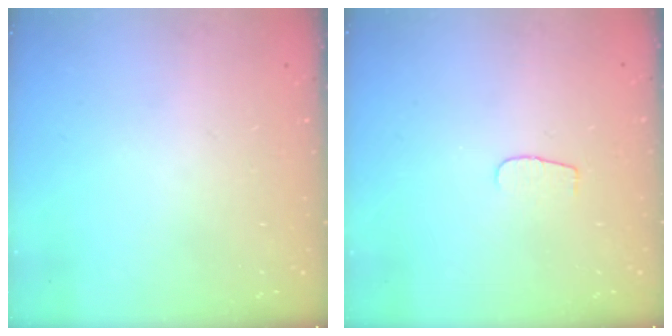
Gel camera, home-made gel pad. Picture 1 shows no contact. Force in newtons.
{"total": 3.8, "press": 3.7, "slide": 0.4}